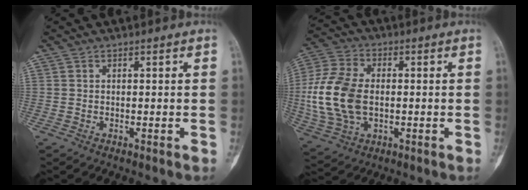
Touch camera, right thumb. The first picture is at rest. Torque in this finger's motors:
{"motor_torque": [-0.04, 0.40, 1.26, -0.26, 0.14]}